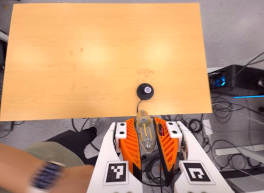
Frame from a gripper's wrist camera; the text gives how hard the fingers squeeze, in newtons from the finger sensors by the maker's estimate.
{"total": 22.5, "left": 25.3, "right": 19.7}